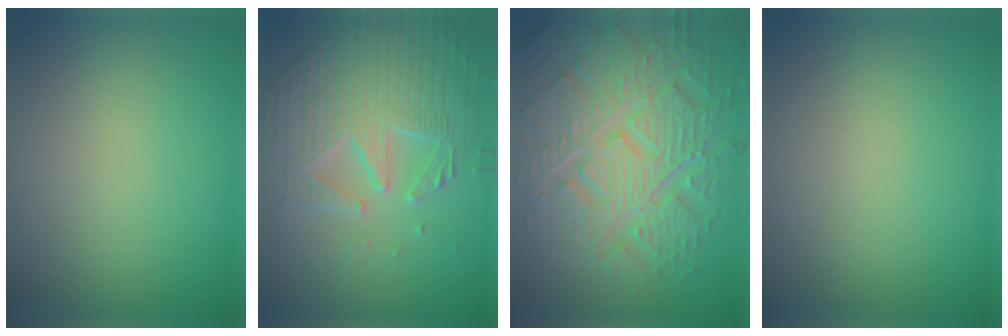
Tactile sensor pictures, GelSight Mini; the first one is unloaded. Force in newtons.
{"total": 4.8, "press": 4.8, "slide": 0.5}
{"total": 10.6, "press": 7.0, "slide": 7.9}
{"total": 0.0}